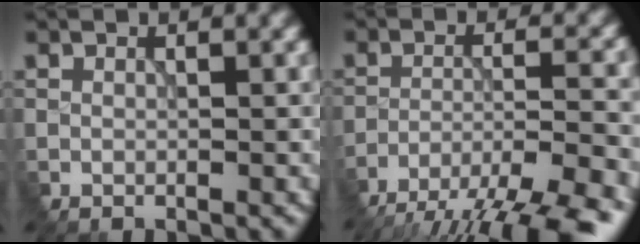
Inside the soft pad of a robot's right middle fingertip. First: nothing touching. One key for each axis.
{"total": 11.9, "fx": -9.8, "fy": 2.3, "fz": 6.3, "tx": -0.102, "ty": -0.014, "tz": -0.133}